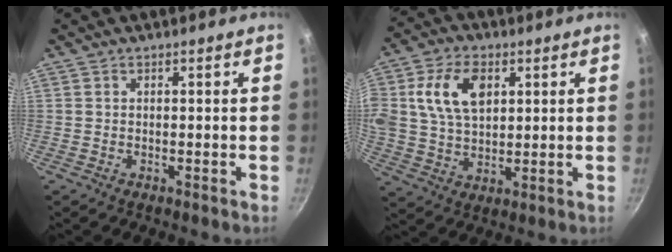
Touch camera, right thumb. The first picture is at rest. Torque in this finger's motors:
{"motor_torque": [-0.33, 1.55, 0.34, 0.26, 0.20]}